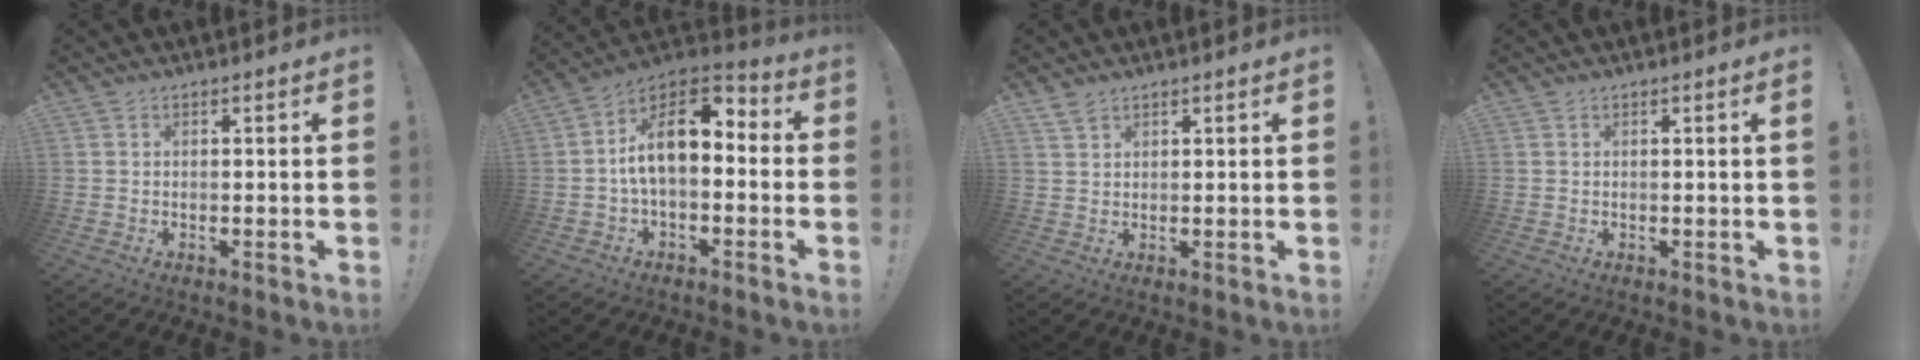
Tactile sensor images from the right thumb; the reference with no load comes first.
{"total": 14.0, "force": [1.6, 7.4, 11.8], "torque": [-0.208, 0.005, 0.029]}
{"total": 2.4, "force": [2.0, 1.0, 0.8], "torque": [-0.006, -0.012, 0.036]}
{"total": 0.9, "force": [0.3, -0.4, 0.7], "torque": [-0.006, -0.005, 0.002]}